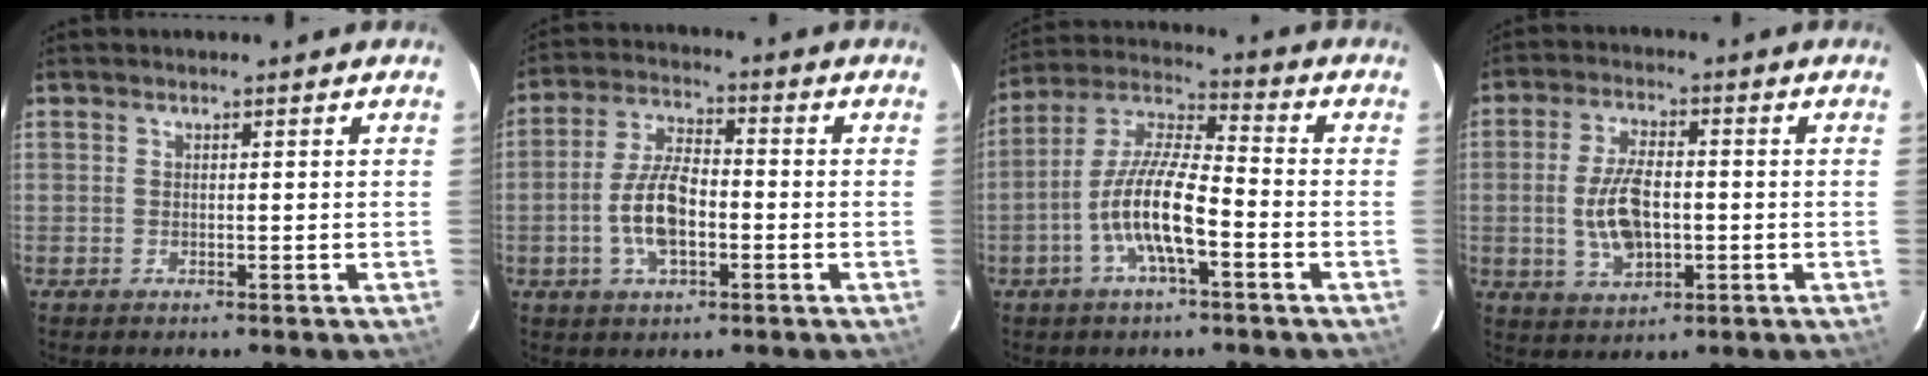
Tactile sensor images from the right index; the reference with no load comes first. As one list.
[{"total": 9.3, "force": [-2.5, 4.1, 8.0], "torque": [-0.164, 0.008, -0.045]}, {"total": 11.8, "force": [-4.6, 2.9, 10.5], "torque": [-0.214, 0.000, -0.090]}, {"total": 9.6, "force": [-1.1, 5.0, 8.2], "torque": [-0.164, 0.000, -0.015]}]